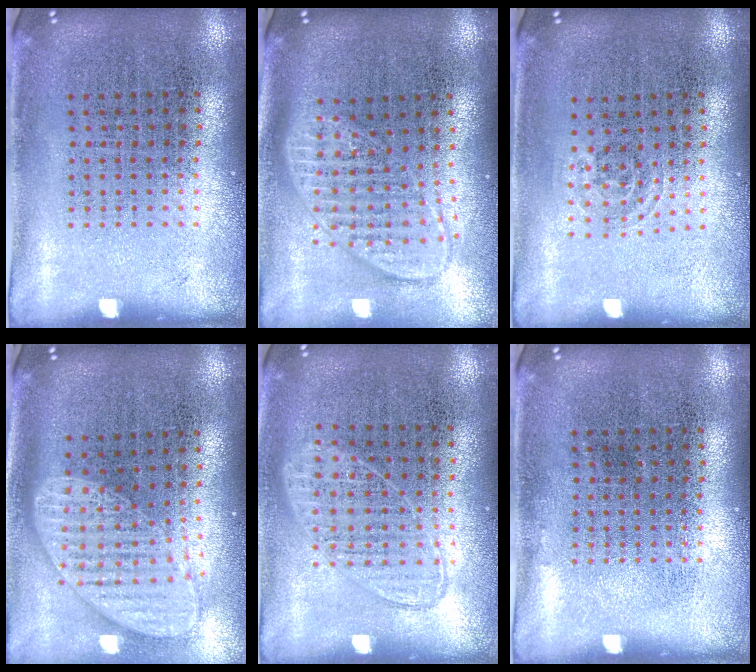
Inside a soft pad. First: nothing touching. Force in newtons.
{"total": 1.8, "press": 1.5, "slide": 1.0}
{"total": 0.8, "press": 0.6, "slide": 0.6}
{"total": 1.9, "press": 1.5, "slide": 1.1}
{"total": 1.0, "press": 0.9, "slide": 0.4}
{"total": 0.0}